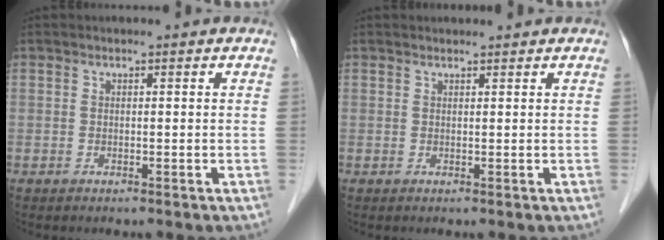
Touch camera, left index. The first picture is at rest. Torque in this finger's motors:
{"motor_torque": [0.29, -0.18, 0.02, -0.01]}